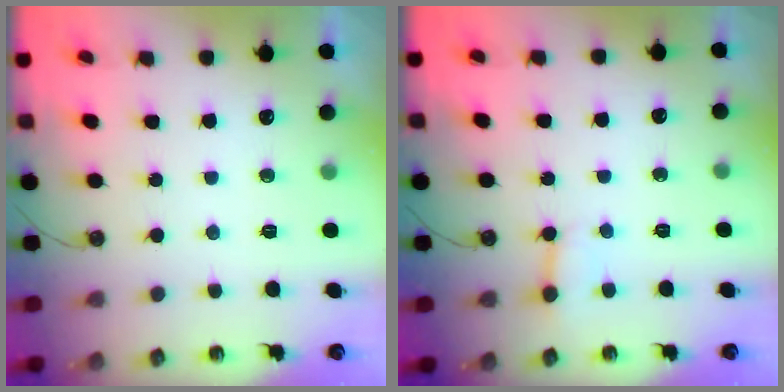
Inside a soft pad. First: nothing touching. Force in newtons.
{"total": 3.0, "press": 2.9, "slide": 0.3}